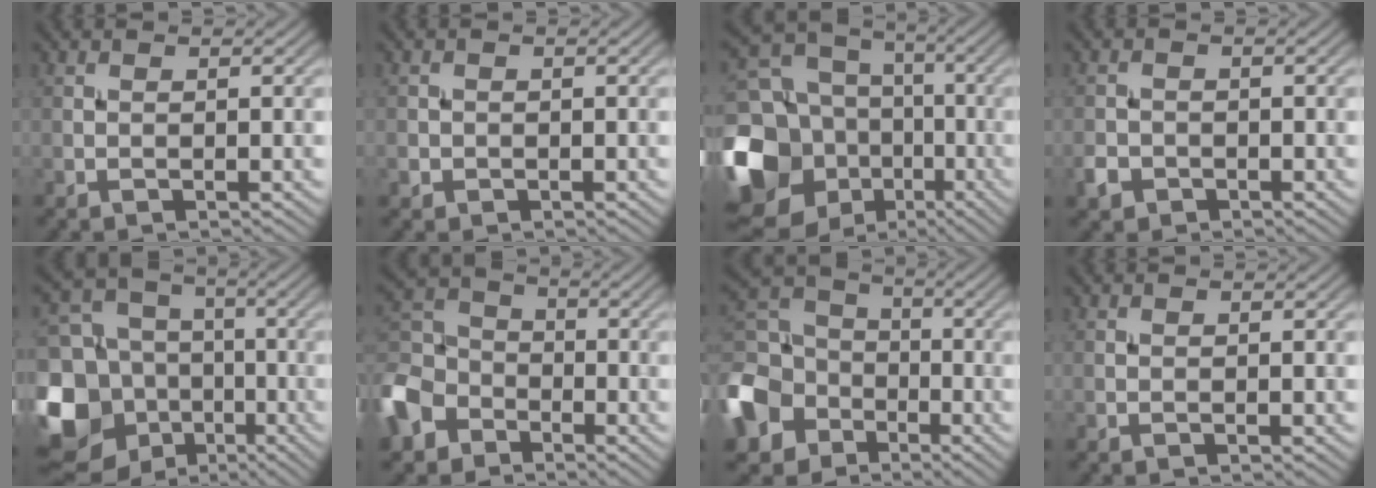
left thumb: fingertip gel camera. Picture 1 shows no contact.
{"total": 1.5, "force": [-0.4, 1.4, 0.2], "torque": [0.003, -0.005, -0.010]}
{"total": 19.5, "force": [-4.6, 16.4, 9.4], "torque": [-0.269, -0.022, -0.080]}
{"total": 2.2, "force": [-1.2, 1.7, 0.7], "torque": [-0.016, -0.003, -0.028]}
{"total": 16.9, "force": [-5.1, 14.0, 7.8], "torque": [-0.260, -0.013, -0.097]}
{"total": 10.5, "force": [-5.3, 7.8, 4.8], "torque": [-0.149, -0.016, -0.128]}
{"total": 14.5, "force": [-5.5, 11.6, 6.8], "torque": [-0.220, -0.034, -0.121]}
{"total": 0.0}